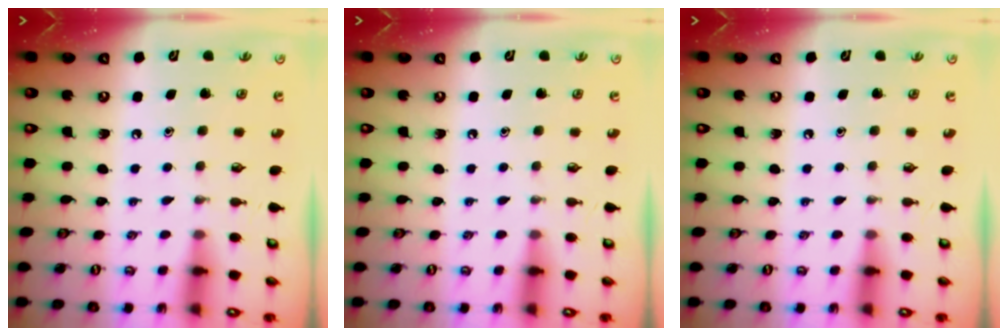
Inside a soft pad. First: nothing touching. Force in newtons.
{"total": 0.0}
{"total": 0.0}